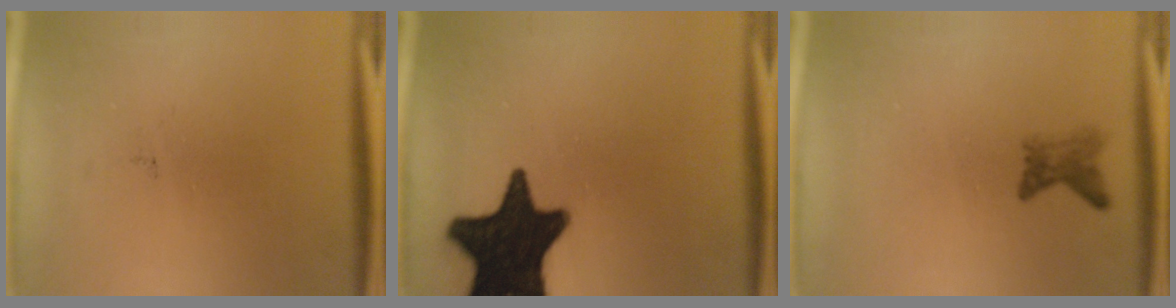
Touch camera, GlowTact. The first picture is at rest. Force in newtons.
{"total": 19.1}
{"total": 1.9}